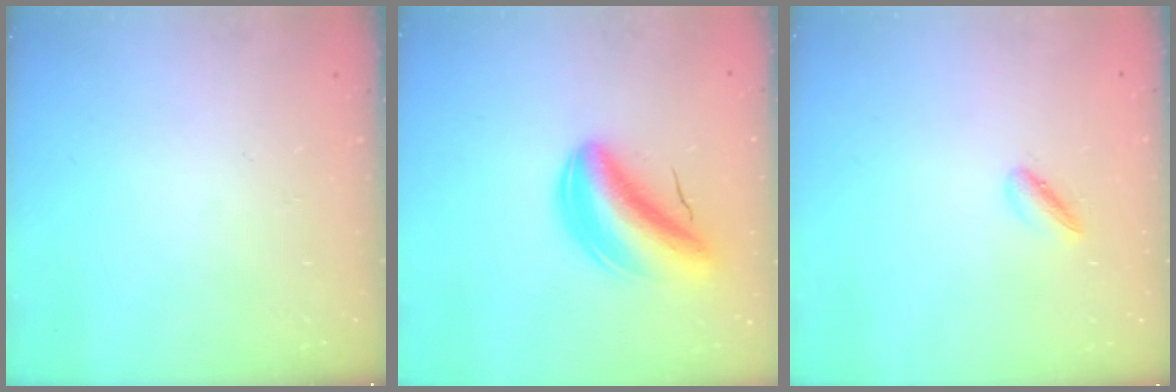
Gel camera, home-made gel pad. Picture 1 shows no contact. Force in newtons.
{"total": 9.1, "press": 8.7, "slide": 2.7}
{"total": 3.2, "press": 3.1, "slide": 0.8}